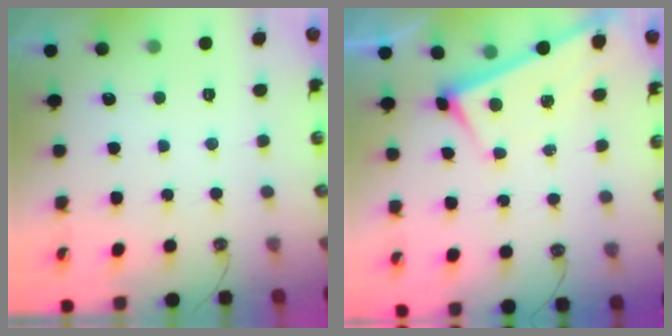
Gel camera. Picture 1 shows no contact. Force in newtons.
{"total": 3.2, "press": 3.2, "slide": 0.1}